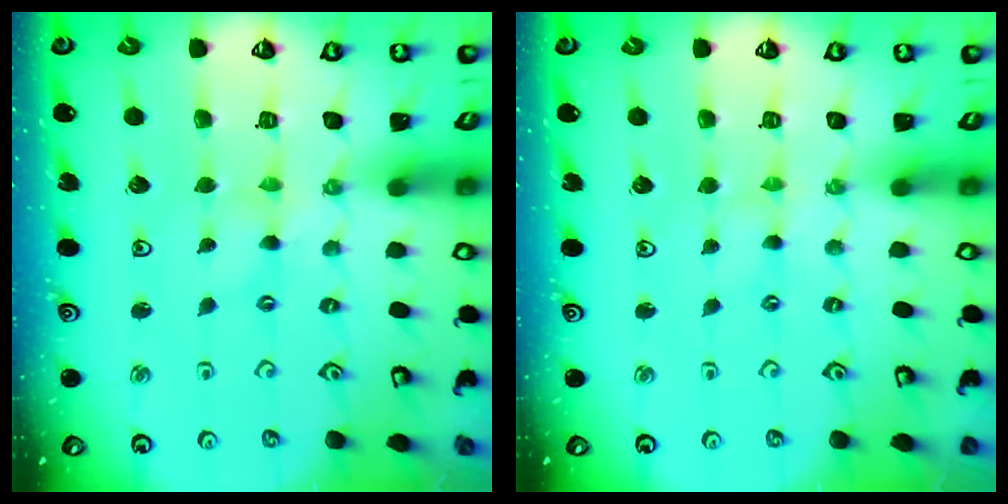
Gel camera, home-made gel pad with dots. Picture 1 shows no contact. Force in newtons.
{"total": 0.0}